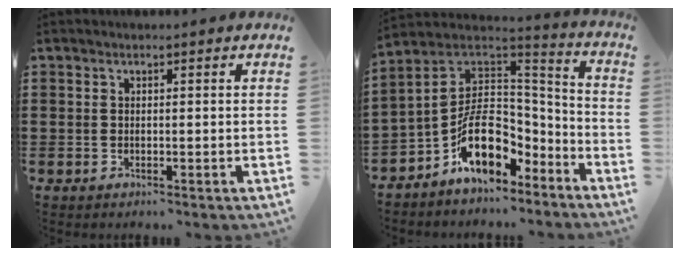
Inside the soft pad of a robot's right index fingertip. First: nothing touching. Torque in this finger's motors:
{"motor_torque": [1.85, 0.29, 1.05, 0.21]}